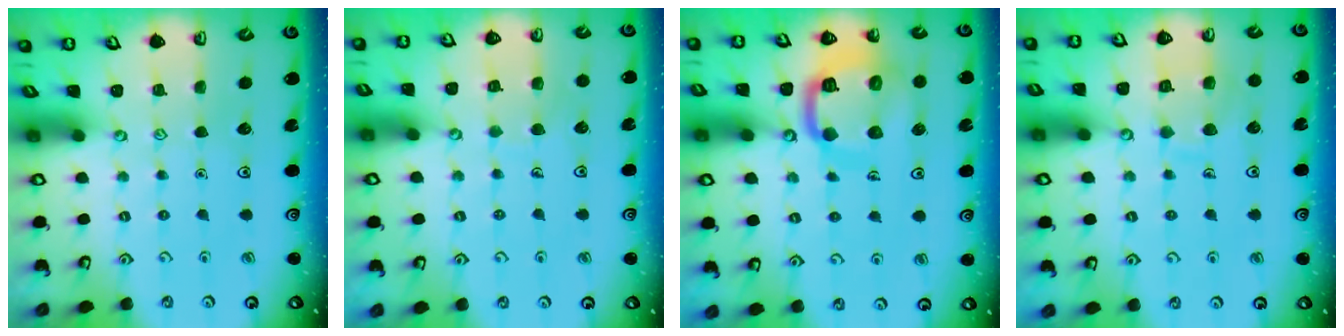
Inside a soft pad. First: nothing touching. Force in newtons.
{"total": 5.8, "press": 5.7, "slide": 0.6}
{"total": 15.3, "press": 15.2, "slide": 1.6}
{"total": 9.7, "press": 9.7, "slide": 0.9}